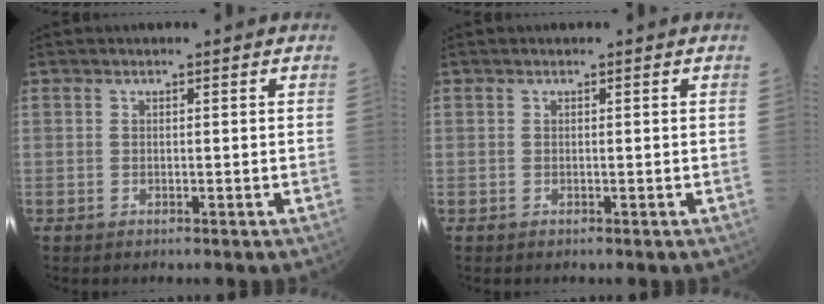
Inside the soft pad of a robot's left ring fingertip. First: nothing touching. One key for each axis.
{"total": 0.0}